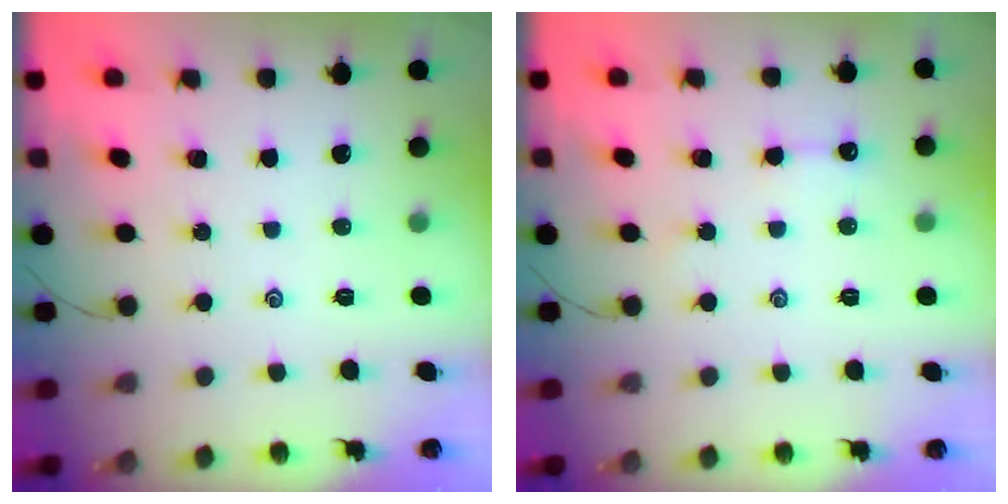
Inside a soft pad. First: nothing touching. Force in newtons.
{"total": 3.0, "press": 3.0, "slide": 0.4}